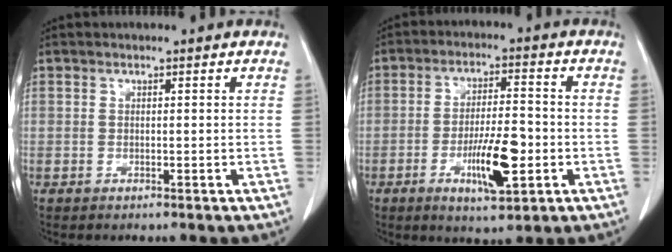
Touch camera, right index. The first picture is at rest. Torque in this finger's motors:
{"motor_torque": [0.14, -0.10, 0.04, 0.06]}